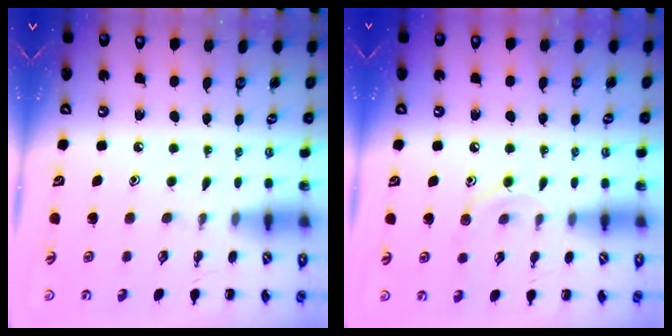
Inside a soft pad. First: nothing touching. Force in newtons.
{"total": 8.2, "press": 8.1, "slide": 1.5}